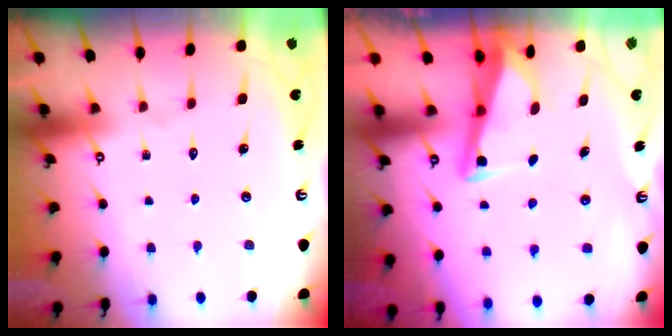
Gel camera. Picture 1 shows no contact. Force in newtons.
{"total": 3.2, "press": 3.2, "slide": 0.3}